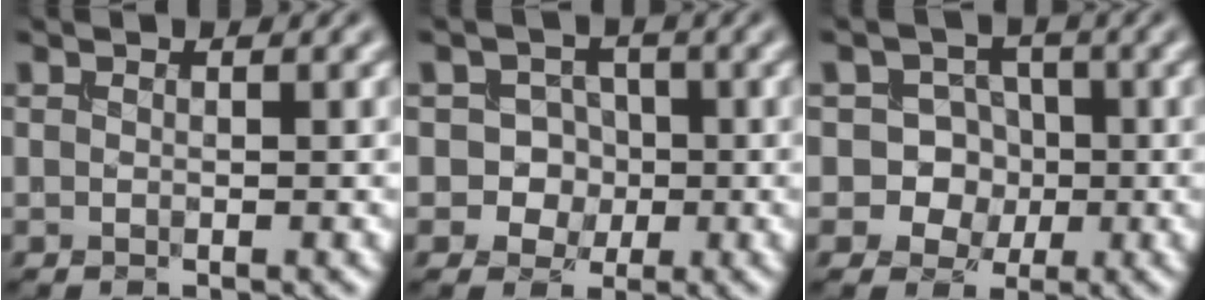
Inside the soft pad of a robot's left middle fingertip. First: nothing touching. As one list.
[{"total": 3.8, "force": [-0.5, 3.5, 1.4], "torque": [-0.002, 0.014, -0.029]}, {"total": 5.2, "force": [-0.7, 4.8, 1.9], "torque": [-0.009, 0.026, -0.038]}]